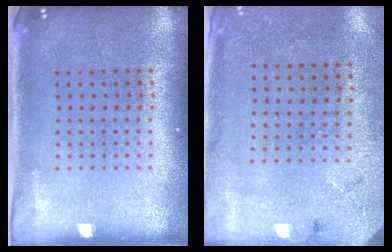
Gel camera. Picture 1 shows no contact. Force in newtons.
{"total": 2.7, "press": 2.2, "slide": 1.6}